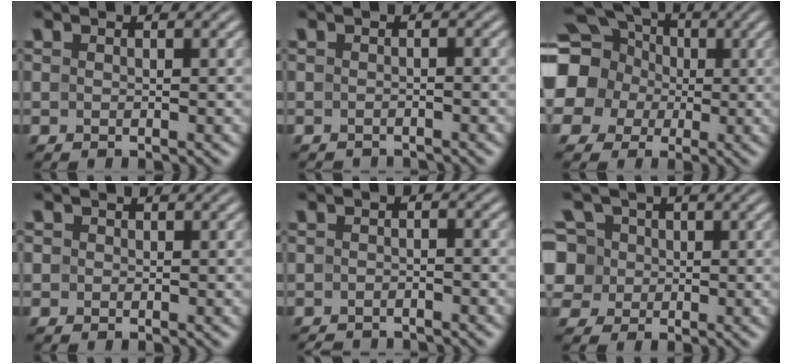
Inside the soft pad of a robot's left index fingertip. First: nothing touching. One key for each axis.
{"total": 1.5, "fx": -1.5, "fy": 0.1, "fz": 0.1, "tx": 0.002, "ty": -0.005, "tz": -0.023}
{"total": 18.0, "fx": 1.5, "fy": 16.7, "fz": 6.6, "tx": -0.178, "ty": 0.003, "tz": -0.018}
{"total": 0.9, "fx": 0.2, "fy": 0.8, "fz": 0.2, "tx": 0.001, "ty": 0.000, "tz": -0.005}
{"total": 2.5, "fx": -2.2, "fy": 0.7, "fz": 0.9, "tx": -0.014, "ty": -0.004, "tz": -0.040}
{"total": 8.7, "fx": 2.4, "fy": 7.3, "fz": 4.0, "tx": -0.078, "ty": 0.037, "tz": 0.009}